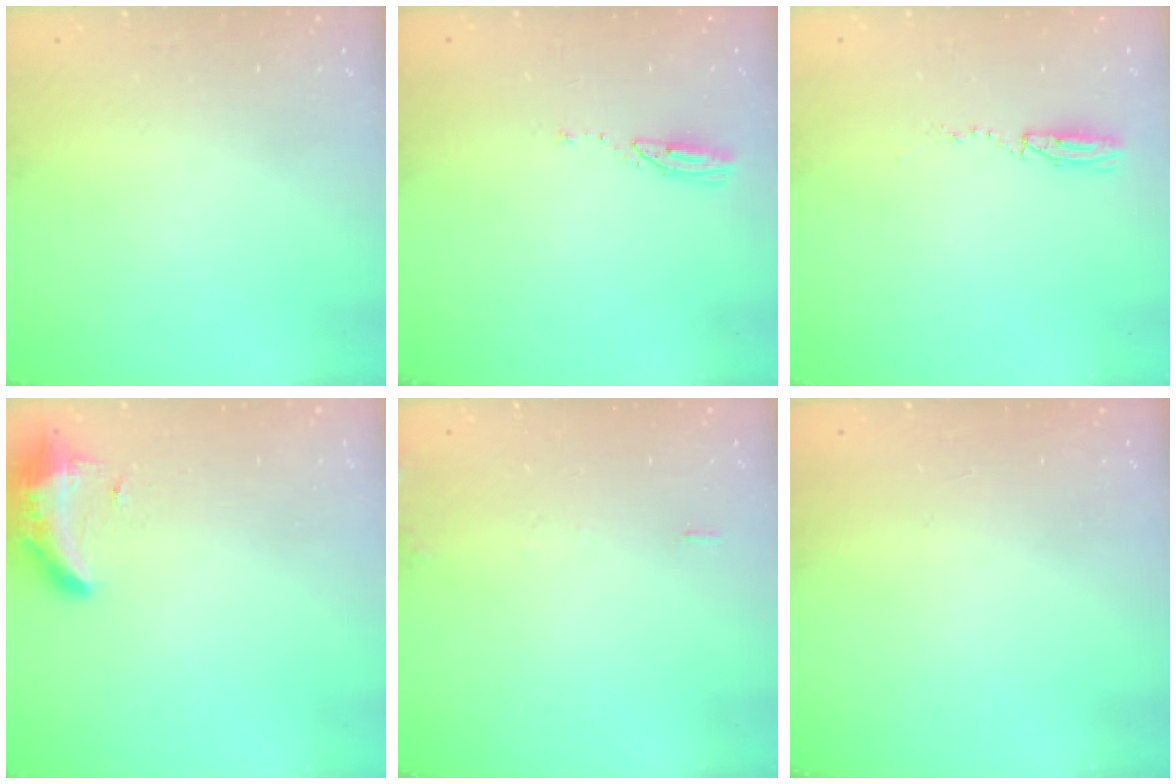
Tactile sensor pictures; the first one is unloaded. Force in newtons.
{"total": 3.0, "press": 2.9, "slide": 0.3}
{"total": 3.1, "press": 2.5, "slide": 1.9}
{"total": 12.2, "press": 9.7, "slide": 7.4}
{"total": 6.5, "press": 6.2, "slide": 1.8}
{"total": 0.9, "press": 0.0, "slide": 0.9}